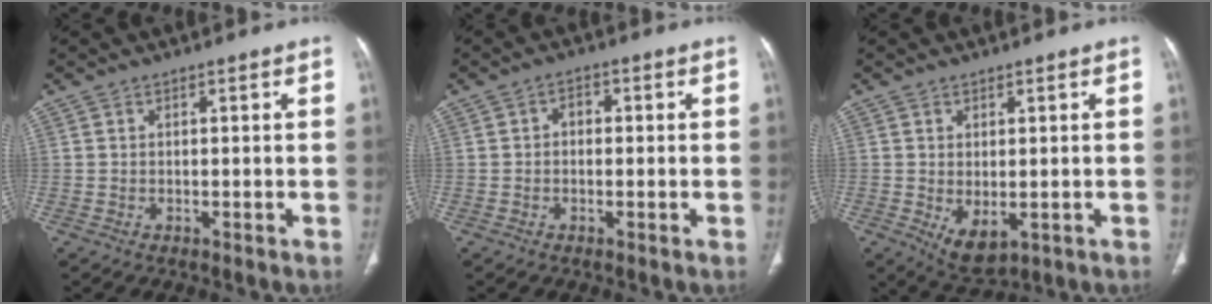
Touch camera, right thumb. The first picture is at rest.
{"total": 2.3, "force": [0.0, 1.7, 1.6], "torque": [-0.017, 0.013, -0.004]}
{"total": 5.7, "force": [-1.2, 3.2, 4.6], "torque": [-0.071, -0.009, 0.000]}